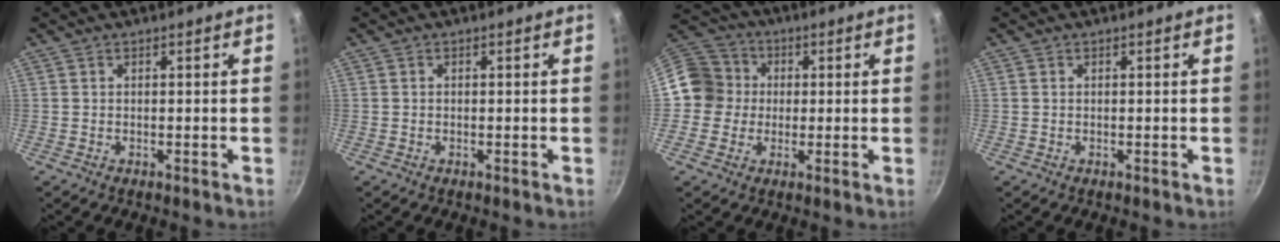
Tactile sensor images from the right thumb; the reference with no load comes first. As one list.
[{"total": 0.0}, {"total": 10.6, "force": [0.3, 10.1, 3.3], "torque": [-0.028, 0.027, -0.016]}, {"total": 0.0}]